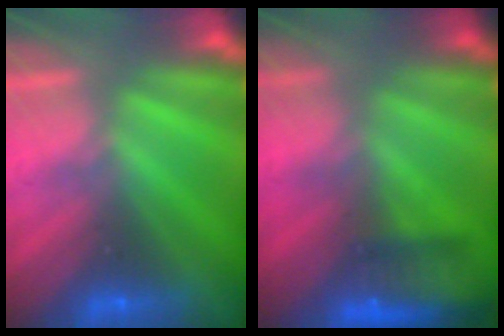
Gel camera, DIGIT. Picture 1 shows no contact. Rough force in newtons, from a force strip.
{"total": 7.7}